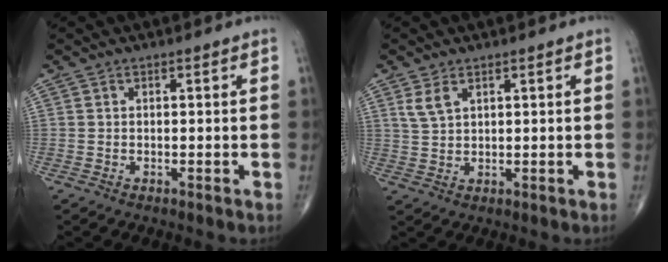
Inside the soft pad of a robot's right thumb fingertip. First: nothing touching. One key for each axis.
{"total": 3.2, "fx": 1.8, "fy": 1.7, "fz": 2.0, "tx": -0.041, "ty": -0.003, "tz": 0.045}